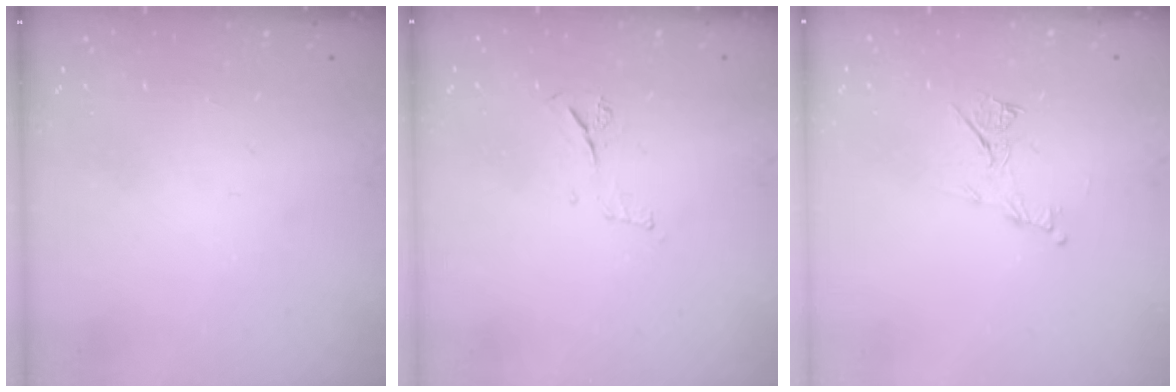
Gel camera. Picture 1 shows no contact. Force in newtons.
{"total": 6.5, "press": 6.5, "slide": 0.8}
{"total": 7.2, "press": 7.1, "slide": 0.8}